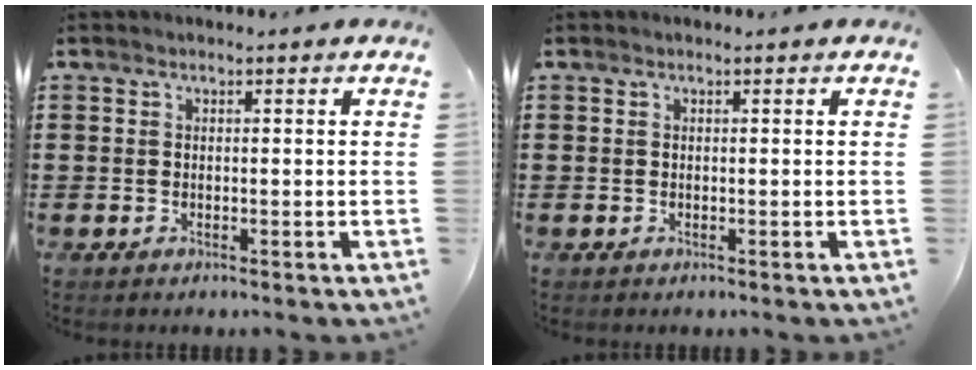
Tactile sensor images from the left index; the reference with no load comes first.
{"total": 0.0}